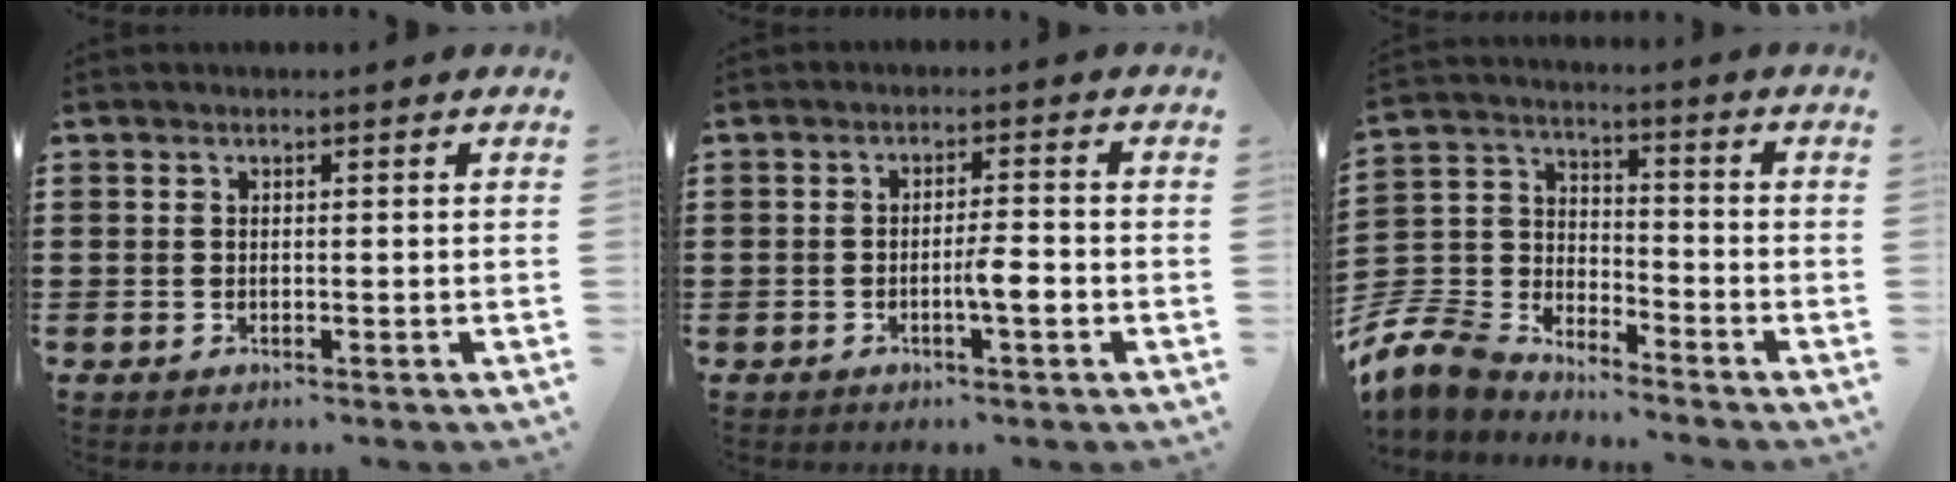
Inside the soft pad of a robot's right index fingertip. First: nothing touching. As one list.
[{"total": 5.3, "force": [-1.7, 0.7, 5.0], "torque": [-0.090, -0.003, -0.031]}, {"total": 7.7, "force": [-6.9, 3.0, 1.5], "torque": [-0.076, -0.001, -0.149]}]